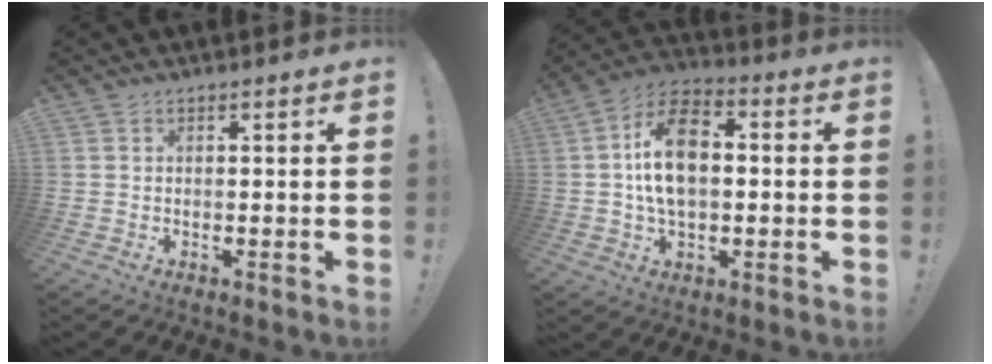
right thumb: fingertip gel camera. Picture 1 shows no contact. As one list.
[{"total": 14.8, "force": [0.6, 9.2, 11.5], "torque": [-0.196, 0.011, 0.010]}]